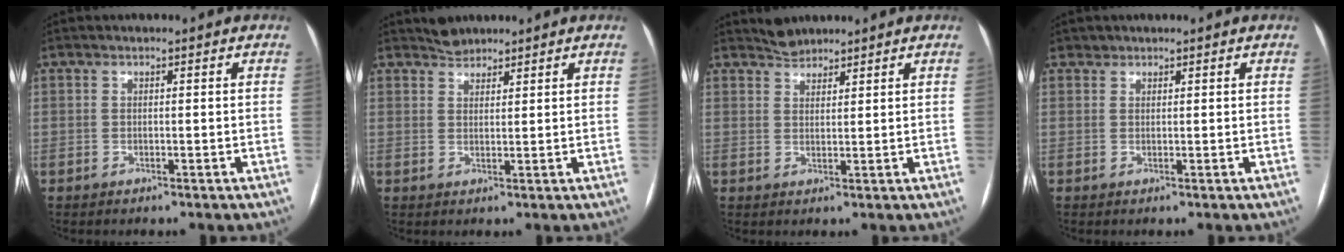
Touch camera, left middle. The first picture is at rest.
{"total": 2.3, "force": [2.1, 0.8, 0.0], "torque": [-0.003, 0.006, 0.038]}
{"total": 2.4, "force": [2.3, 0.7, -0.2], "torque": [0.000, 0.006, 0.043]}
{"total": 0.8, "force": [0.6, 0.5, -0.1], "torque": [0.002, 0.003, 0.009]}